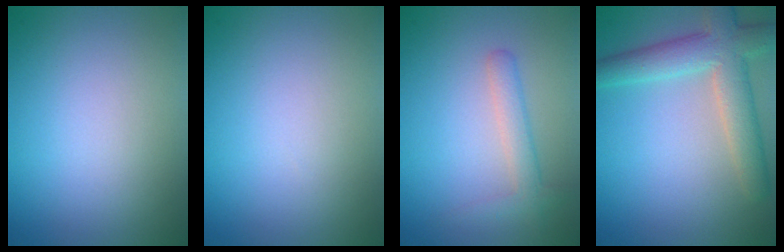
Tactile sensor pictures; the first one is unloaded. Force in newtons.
{"total": 0.0}
{"total": 2.2, "press": 2.2, "slide": 0.2}
{"total": 5.5, "press": 5.5, "slide": 0.3}